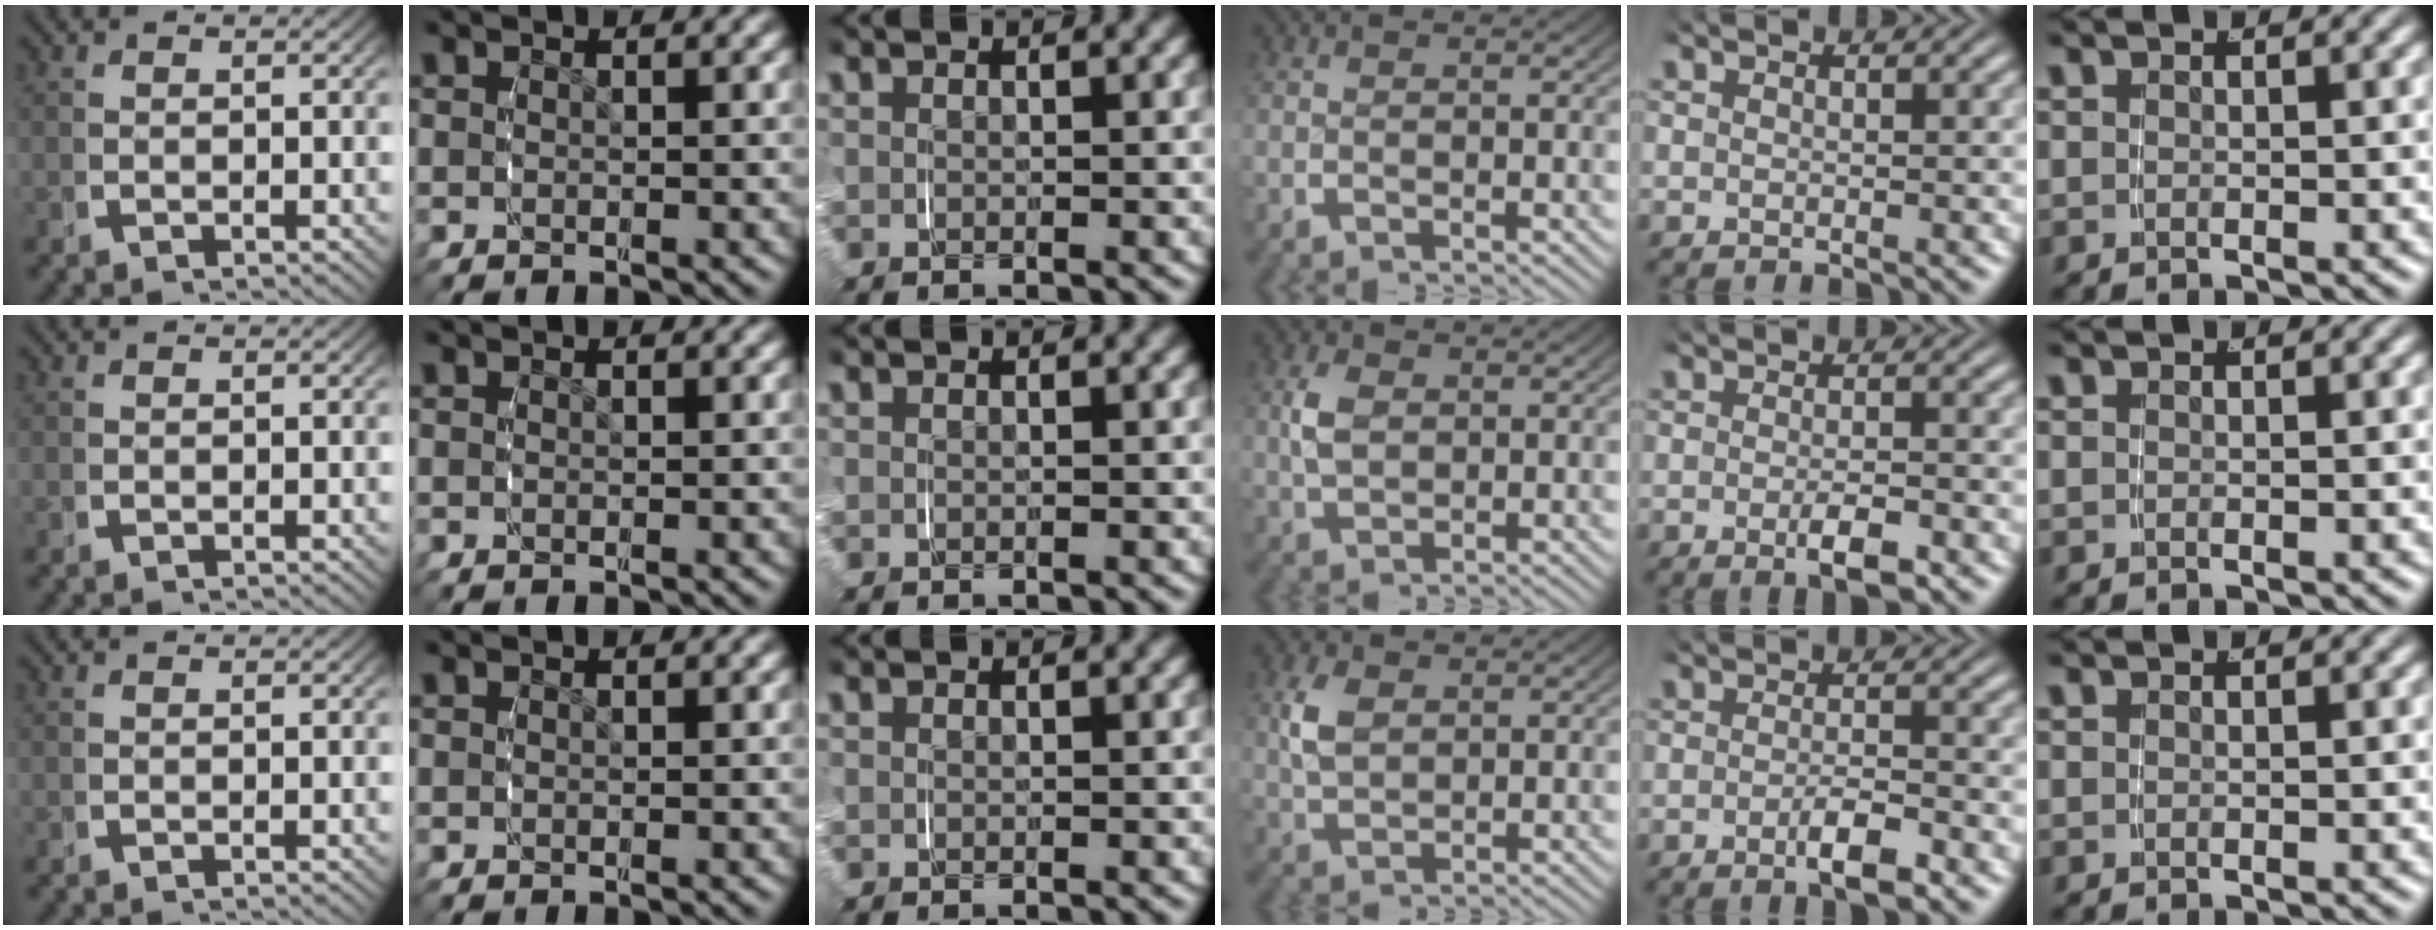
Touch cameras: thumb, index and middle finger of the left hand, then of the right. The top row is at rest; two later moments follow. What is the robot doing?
{"motion": "grasp_and_lifting", "object": "lipstick"}